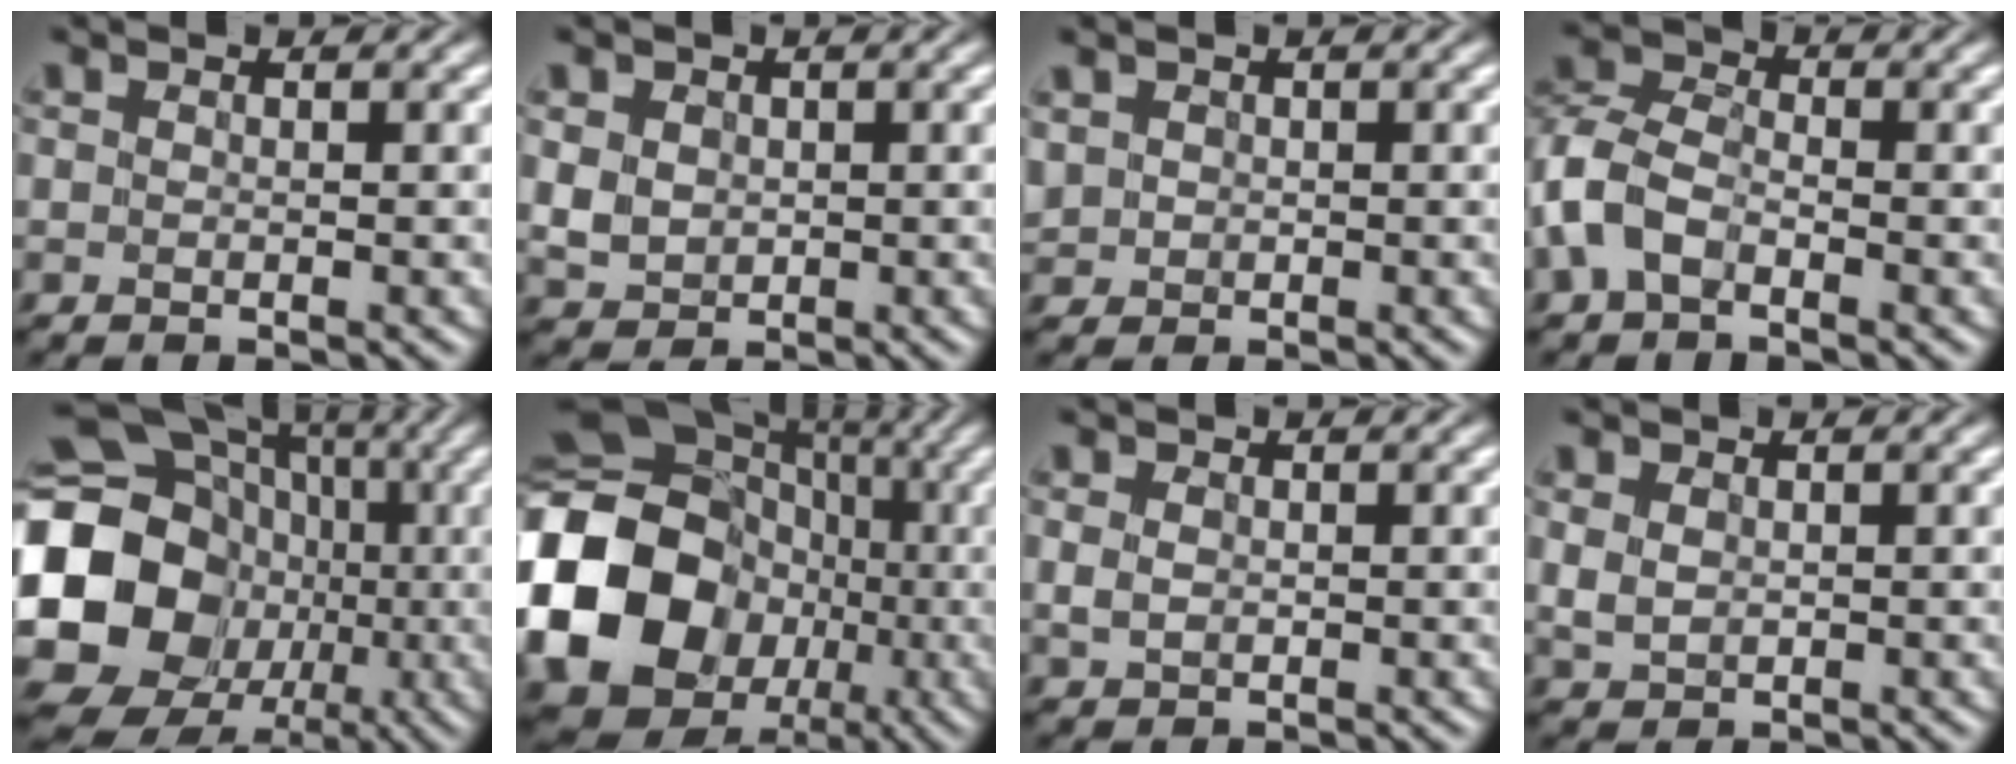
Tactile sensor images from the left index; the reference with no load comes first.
{"total": 2.6, "force": [0.6, 2.3, 1.2], "torque": [-0.037, 0.000, 0.019]}
{"total": 1.4, "force": [0.5, 1.3, 0.3], "torque": [-0.008, -0.001, 0.012]}
{"total": 4.6, "force": [-1.9, 2.9, 3.1], "torque": [-0.075, 0.009, -0.052]}
{"total": 21.7, "force": [-1.9, 19.6, 9.2], "torque": [-0.178, -0.014, -0.073]}
{"total": 21.0, "force": [-3.9, 18.4, 9.3], "torque": [-0.195, -0.020, -0.102]}
{"total": 1.2, "force": [0.1, 0.9, 0.8], "torque": [-0.020, 0.000, 0.002]}
{"total": 1.5, "force": [0.4, 1.2, 0.9], "torque": [-0.024, -0.002, 0.011]}